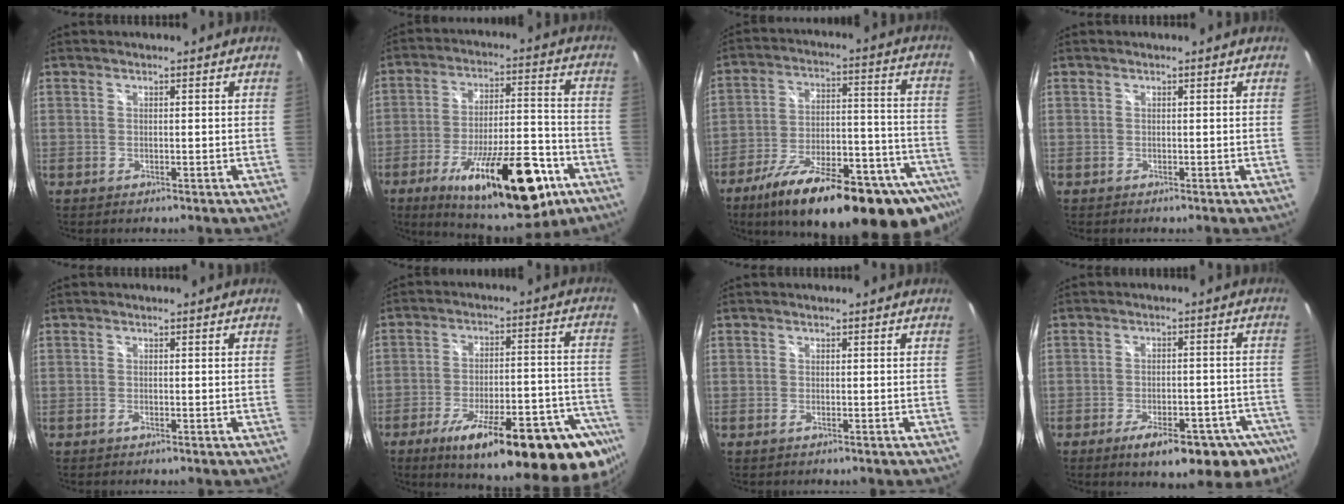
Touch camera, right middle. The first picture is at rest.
{"total": 23.6, "force": [-12.8, 7.8, 18.3], "torque": [-0.290, -0.020, -0.183]}
{"total": 31.3, "force": [-22.1, 9.6, 20.0], "torque": [-0.288, -0.028, -0.307]}
{"total": 0.0}
{"total": 0.7, "force": [-0.5, 0.3, 0.5], "torque": [-0.009, -0.001, -0.009]}
{"total": 29.4, "force": [-19.2, 7.3, 21.0], "torque": [-0.282, -0.022, -0.259]}
{"total": 0.7, "force": [-0.4, 0.2, 0.5], "torque": [-0.011, -0.001, -0.008]}
{"total": 16.3, "force": [-10.8, 6.7, 10.2], "torque": [-0.155, -0.017, -0.132]}